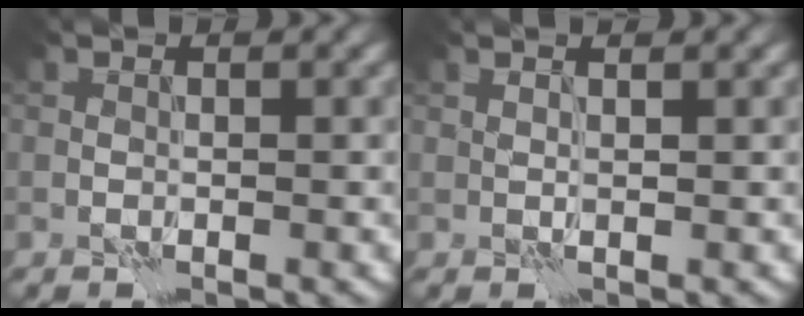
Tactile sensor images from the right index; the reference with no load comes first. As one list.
[{"total": 1.6, "force": [1.1, 0.5, 1.1], "torque": [-0.010, 0.000, -0.001]}]